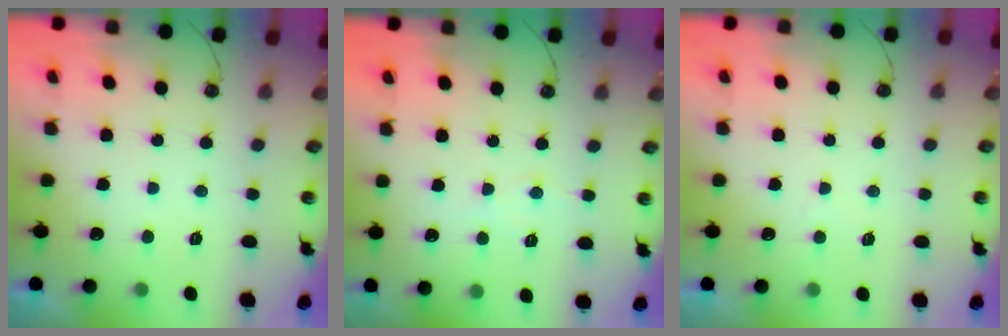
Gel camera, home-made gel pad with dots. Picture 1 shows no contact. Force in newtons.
{"total": 5.2, "press": 5.2, "slide": 0.3}
{"total": 3.4, "press": 3.4, "slide": 0.4}